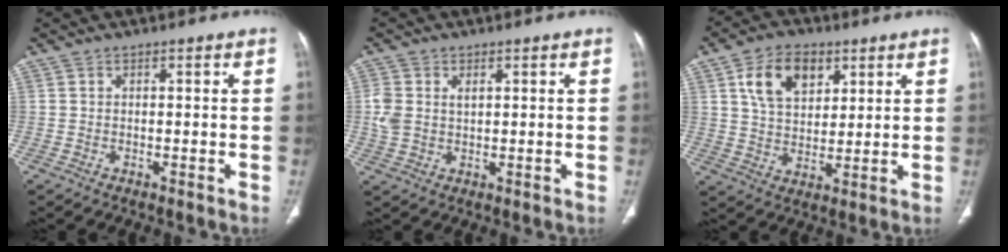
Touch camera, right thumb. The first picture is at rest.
{"total": 5.0, "force": [1.0, 3.4, 3.6], "torque": [-0.085, 0.006, 0.025]}
{"total": 11.1, "force": [4.9, 7.1, 7.0], "torque": [-0.095, -0.014, 0.089]}